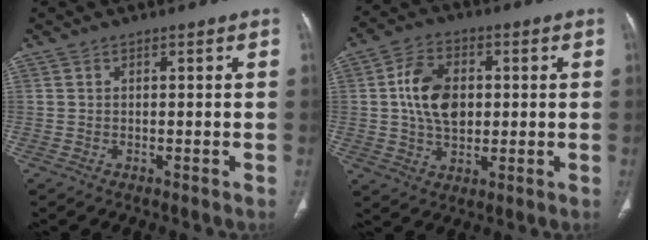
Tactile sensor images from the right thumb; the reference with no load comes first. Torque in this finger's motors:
{"motor_torque": [1.69, 1.55, 1.43, -0.12, 0.14]}